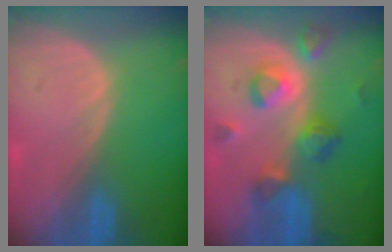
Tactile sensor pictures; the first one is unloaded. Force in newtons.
{"total": 7.7, "press": 7.5, "slide": 1.8}